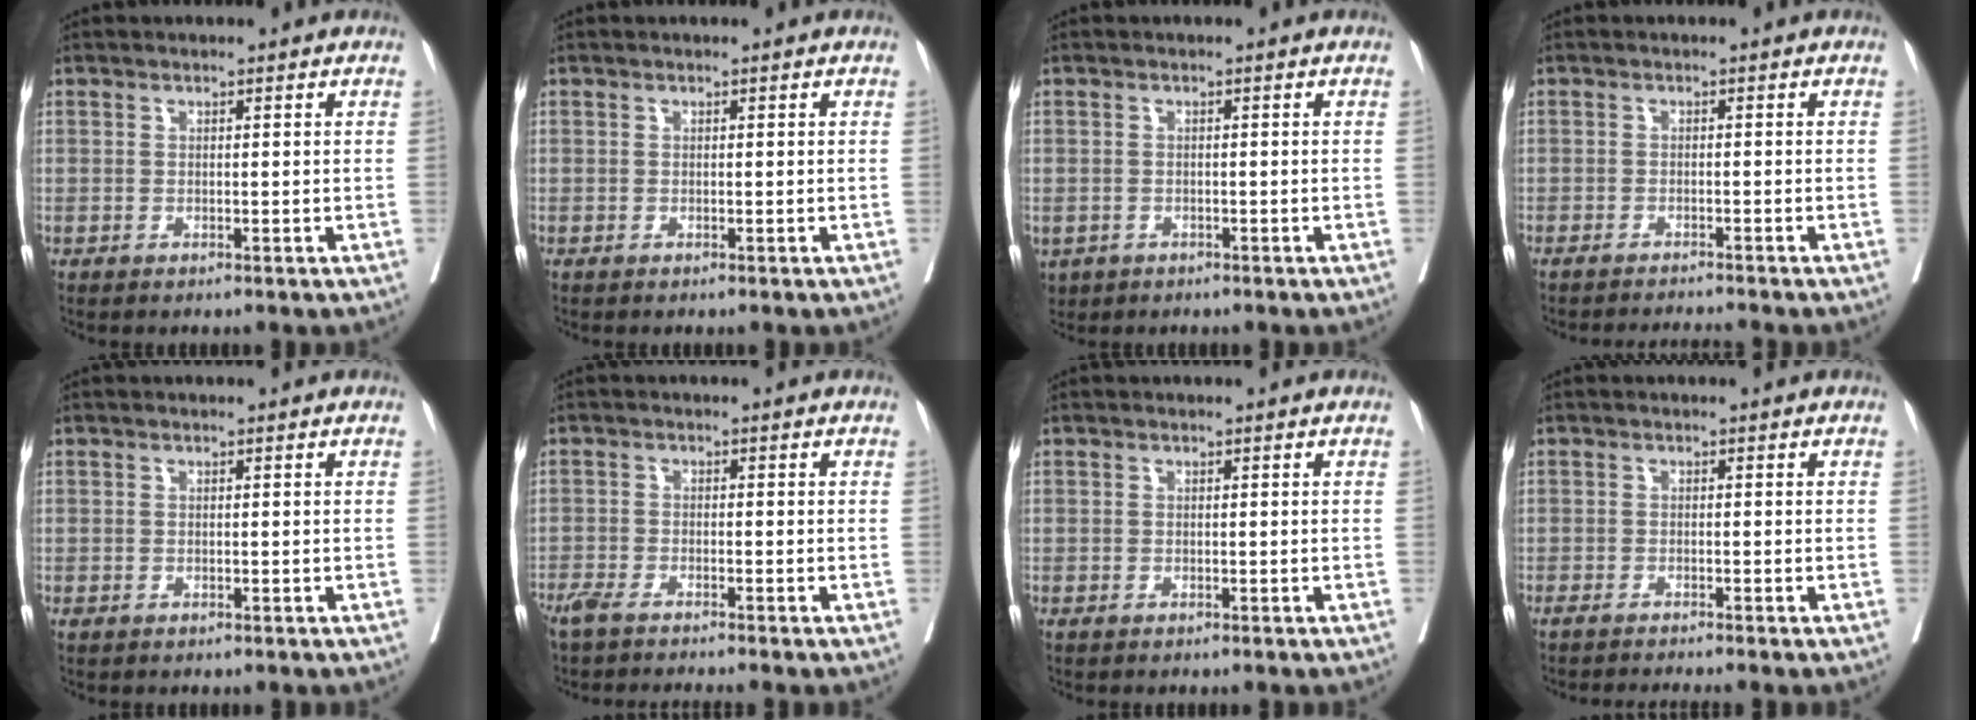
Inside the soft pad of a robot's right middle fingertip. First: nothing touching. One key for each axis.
{"total": 0.0}
{"total": 3.9, "fx": -2.1, "fy": 3.1, "fz": 1.0, "tx": -0.021, "ty": -0.001, "tz": -0.030}
{"total": 5.3, "fx": -5.1, "fy": -0.6, "fz": 1.4, "tx": -0.011, "ty": -0.009, "tz": -0.073}
{"total": 0.5, "fx": -0.4, "fy": 0.3, "fz": 0.2, "tx": -0.006, "ty": 0.001, "tz": -0.005}
{"total": 5.7, "fx": -5.1, "fy": 0.1, "fz": 2.6, "tx": -0.034, "ty": -0.013, "tz": -0.086}
{"total": 0.8, "fx": -0.8, "fy": 0.2, "fz": 0.3, "tx": -0.007, "ty": -0.002, "tz": -0.013}
{"total": 5.3, "fx": -4.9, "fy": -0.5, "fz": 2.1, "tx": -0.015, "ty": -0.009, "tz": -0.074}